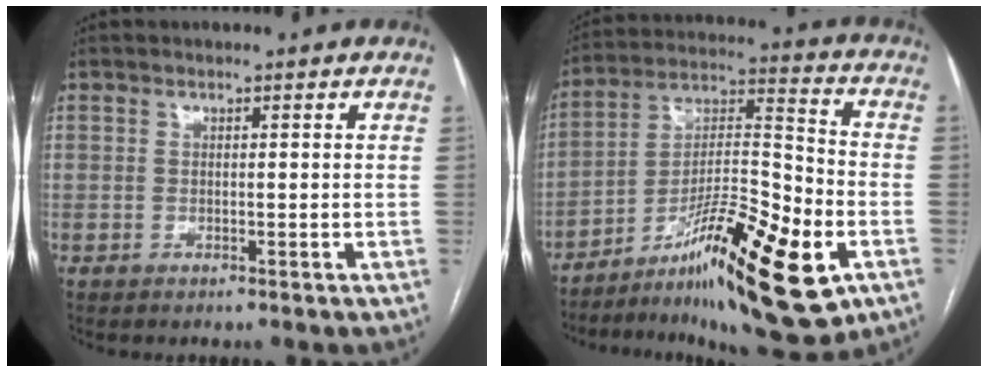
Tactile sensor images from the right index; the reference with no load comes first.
{"total": 21.7, "force": [-10.4, 3.9, 18.6], "torque": [-0.298, -0.001, -0.164]}